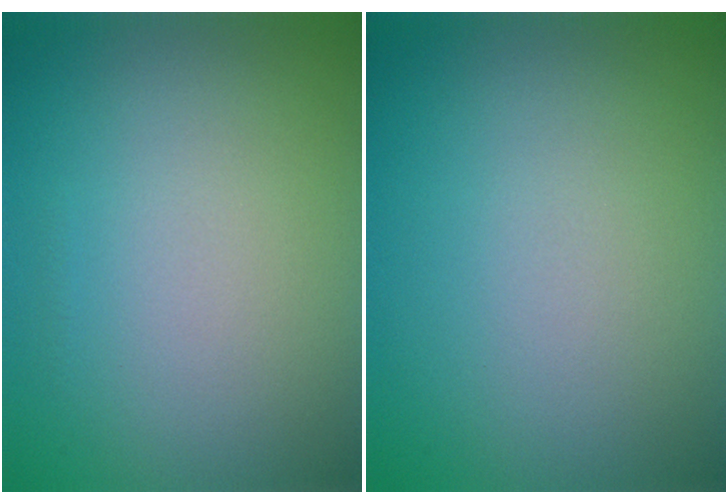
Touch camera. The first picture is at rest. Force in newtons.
{"total": 0.0}